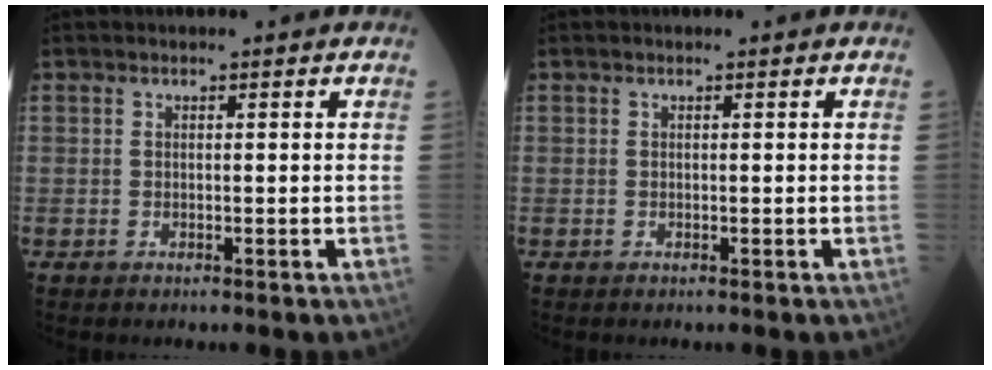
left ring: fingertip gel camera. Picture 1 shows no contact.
{"total": 0.0}